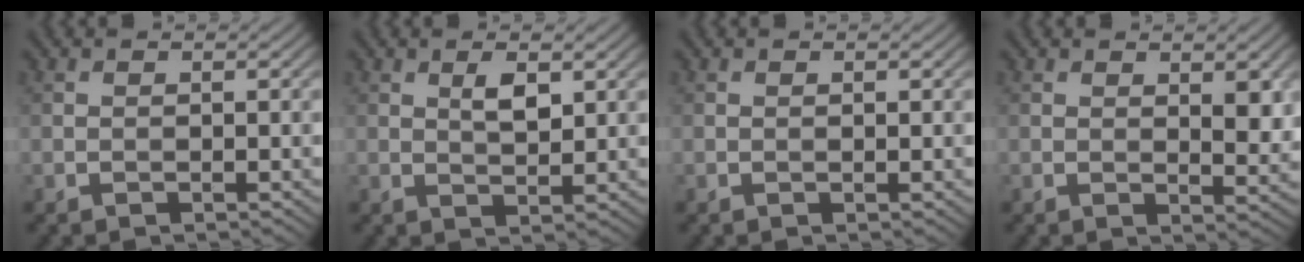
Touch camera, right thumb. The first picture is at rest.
{"total": 2.9, "force": [1.2, 1.2, 2.4], "torque": [-0.047, -0.002, 0.024]}
{"total": 0.0}
{"total": 3.6, "force": [1.3, 1.6, 2.9], "torque": [-0.049, -0.007, 0.026]}